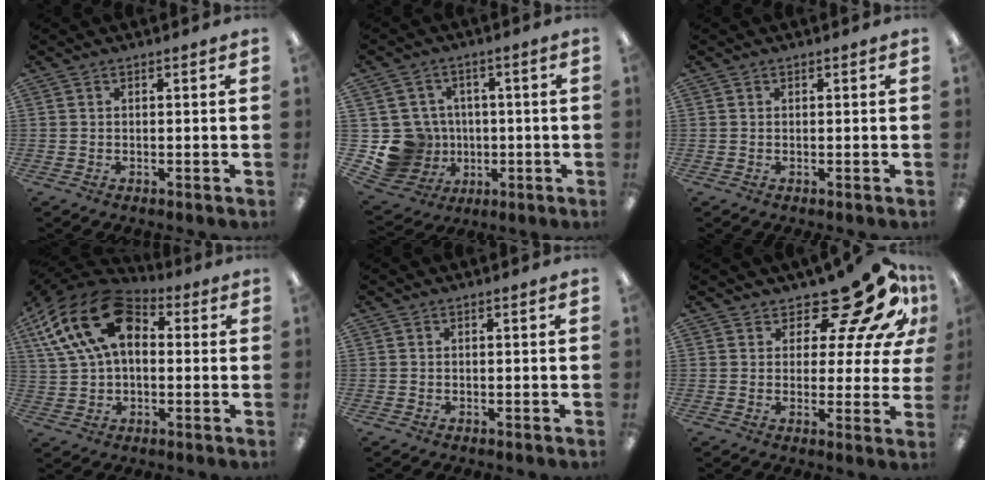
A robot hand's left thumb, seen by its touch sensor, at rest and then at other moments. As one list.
[{"total": 12.3, "force": [-1.9, 11.7, 3.3], "torque": [-0.100, 0.015, -0.013]}, {"total": 0.0}, {"total": 19.5, "force": [6.5, 12.5, 13.6], "torque": [-0.277, -0.018, 0.111]}, {"total": 0.0}, {"total": 16.6, "force": [12.0, 6.3, 9.6], "torque": [-0.124, -0.099, 0.196]}]